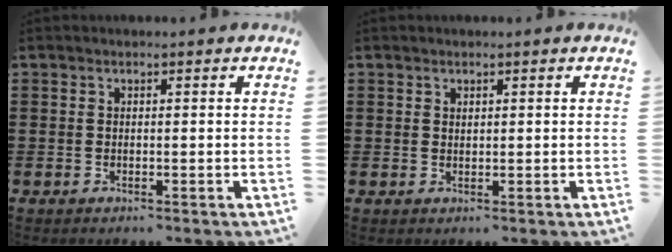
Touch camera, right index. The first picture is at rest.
{"total": 0.7, "force": [0.6, 0.4, 0.1], "torque": [-0.003, 0.001, 0.012]}